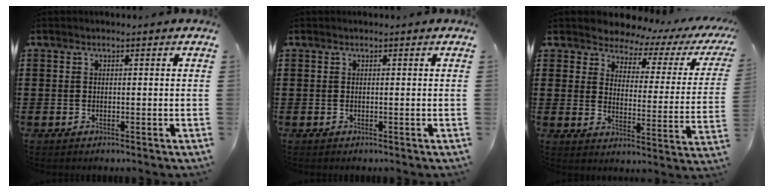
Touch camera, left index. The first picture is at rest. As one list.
[{"total": 0.0}, {"total": 3.5, "force": [3.2, 1.2, 0.6], "torque": [-0.038, -0.026, 0.048]}]